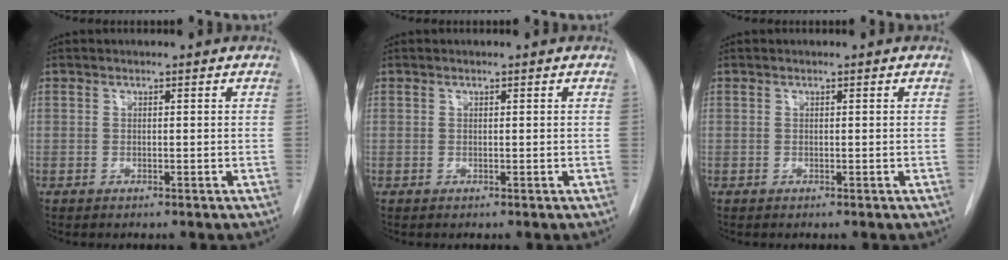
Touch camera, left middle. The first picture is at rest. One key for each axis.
{"total": 0.0}
{"total": 0.0}